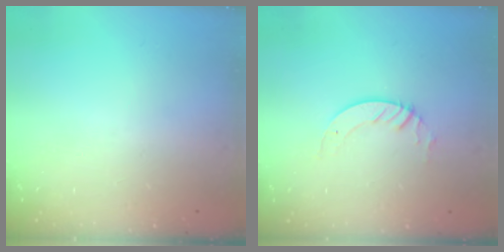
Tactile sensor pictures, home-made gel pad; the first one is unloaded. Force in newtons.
{"total": 3.1, "press": 3.1, "slide": 0.2}